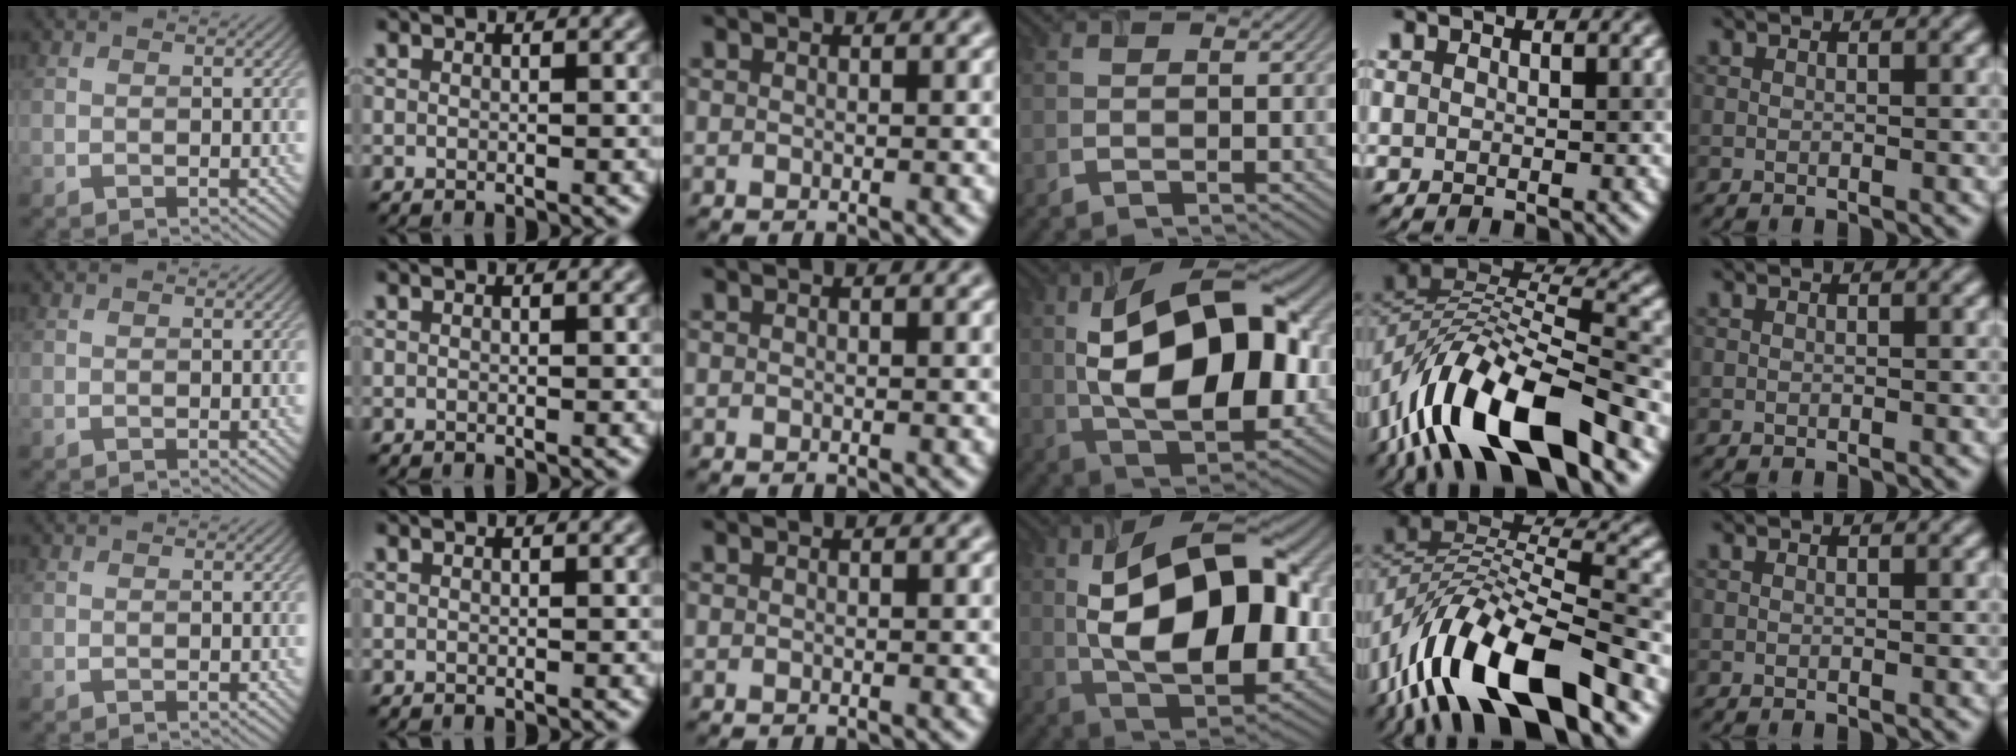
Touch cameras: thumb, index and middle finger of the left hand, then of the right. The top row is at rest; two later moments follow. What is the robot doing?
{"motion": "extract", "object": "airpods case & airpods"}